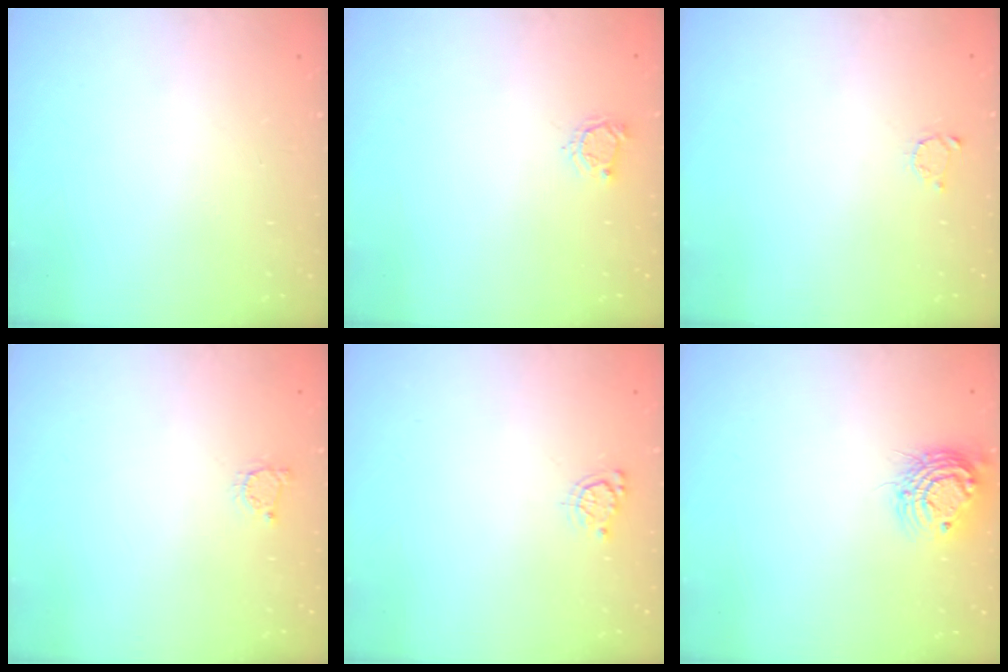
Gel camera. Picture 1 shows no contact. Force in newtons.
{"total": 4.1, "press": 4.0, "slide": 0.4}
{"total": 2.2, "press": 2.2, "slide": 0.4}
{"total": 2.2, "press": 2.2, "slide": 0.4}
{"total": 5.0, "press": 4.9, "slide": 0.6}
{"total": 12.1, "press": 12.0, "slide": 0.9}